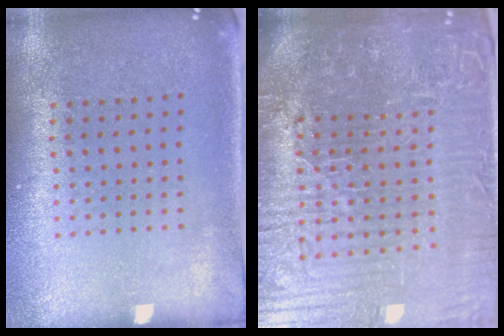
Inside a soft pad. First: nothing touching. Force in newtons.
{"total": 7.6, "press": 6.7, "slide": 3.6}